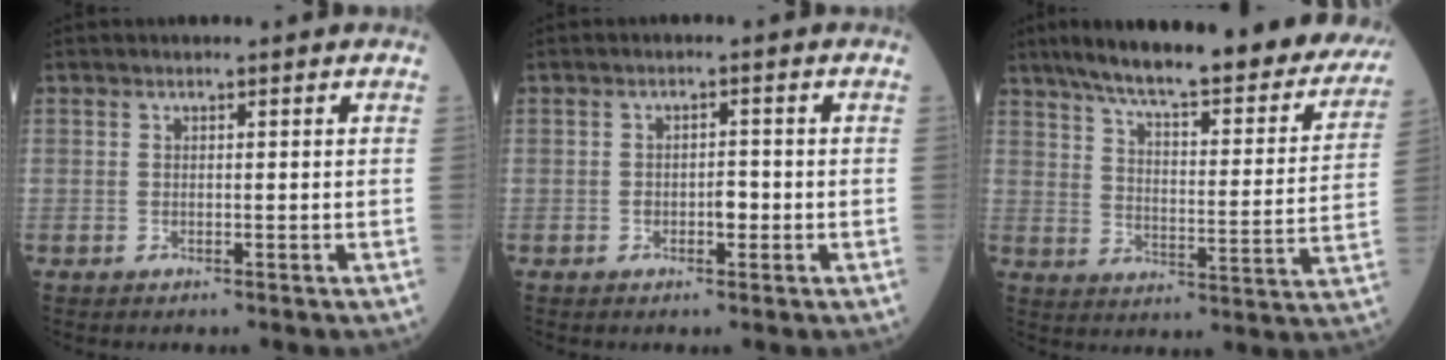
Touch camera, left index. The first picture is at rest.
{"total": 2.0, "force": [-0.7, 1.0, 1.6], "torque": [-0.021, 0.005, -0.011]}
{"total": 29.2, "force": [24.4, 5.5, 15.2], "torque": [-0.224, -0.033, 0.308]}